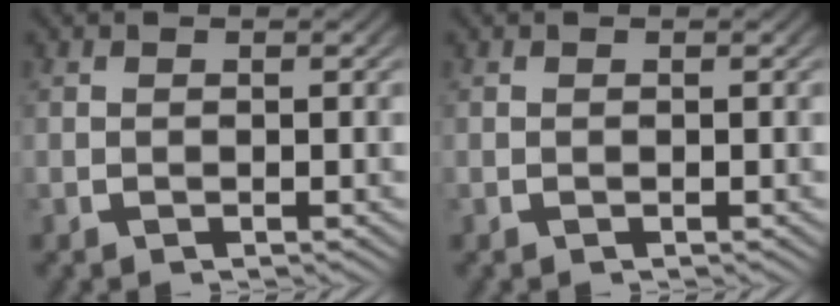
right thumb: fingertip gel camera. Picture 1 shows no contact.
{"total": 0.0}